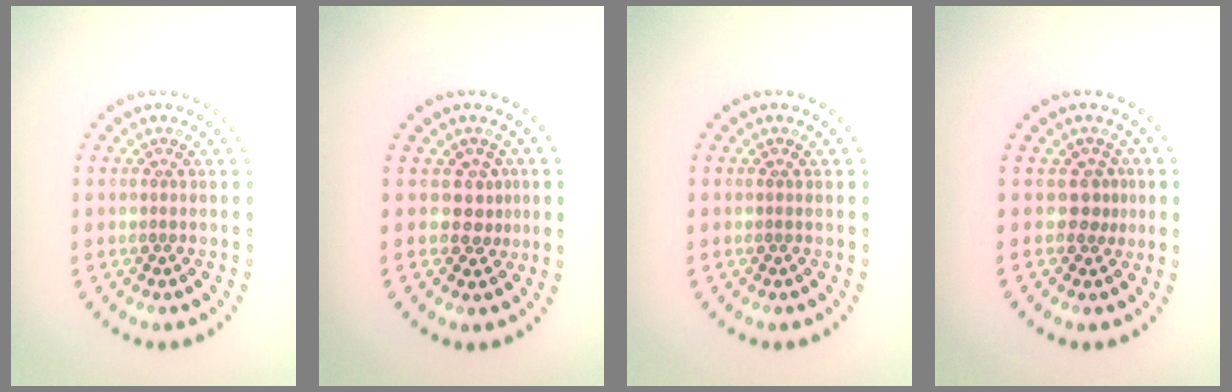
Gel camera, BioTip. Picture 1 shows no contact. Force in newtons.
{"total": 1.9, "press": 1.3, "slide": 1.3}
{"total": 0.0}
{"total": 1.7, "press": 1.2, "slide": 1.2}